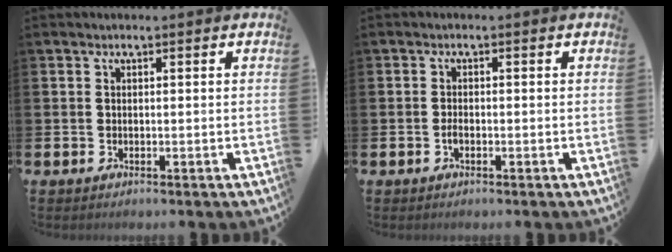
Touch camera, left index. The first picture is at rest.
{"total": 1.2, "force": [-0.5, 0.6, 0.9], "torque": [-0.018, 0.000, -0.010]}